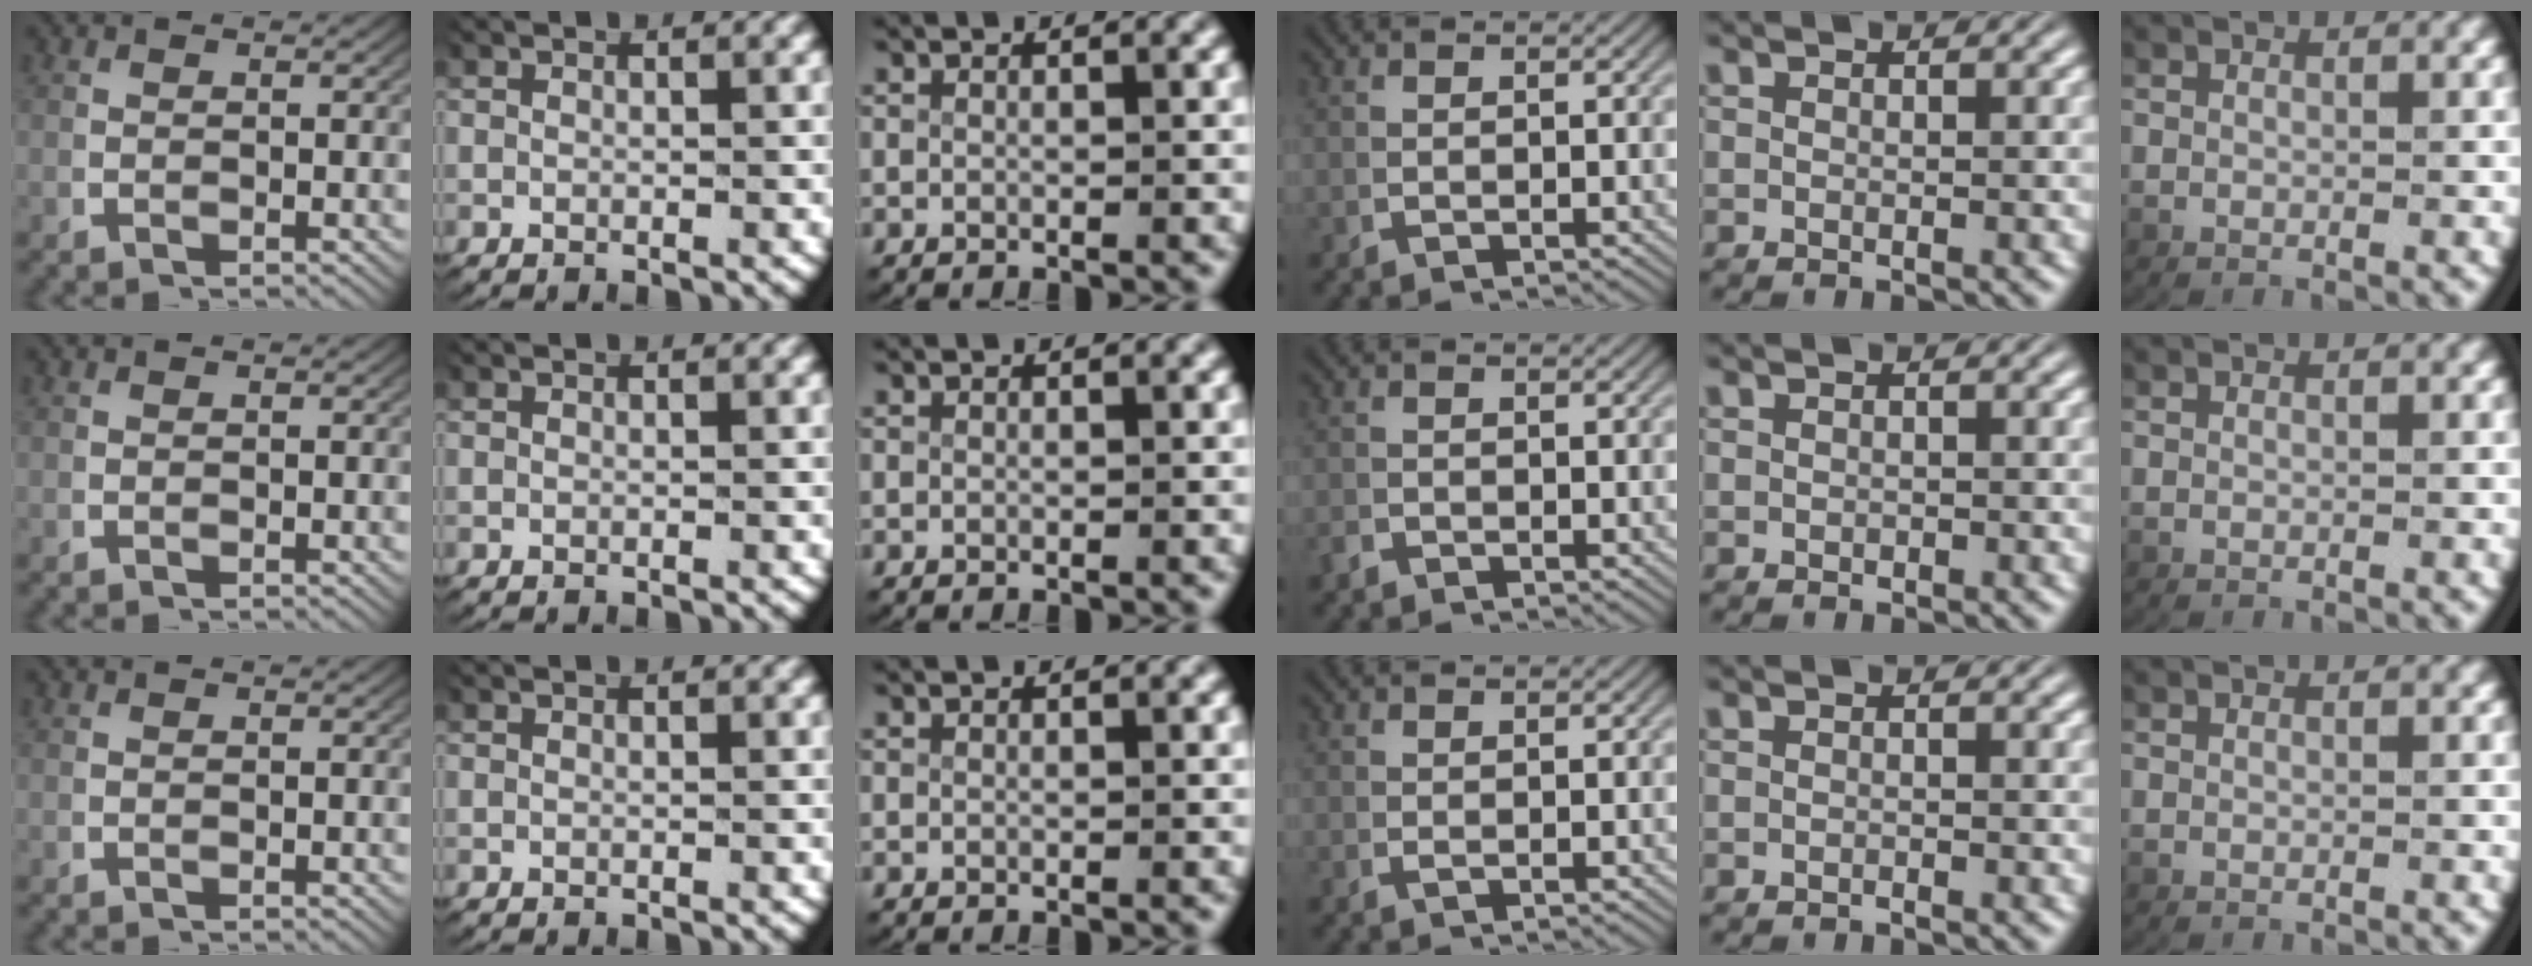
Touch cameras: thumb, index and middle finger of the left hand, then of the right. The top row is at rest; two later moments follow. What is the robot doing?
{"motion": "lift_and_place", "object": "paper"}